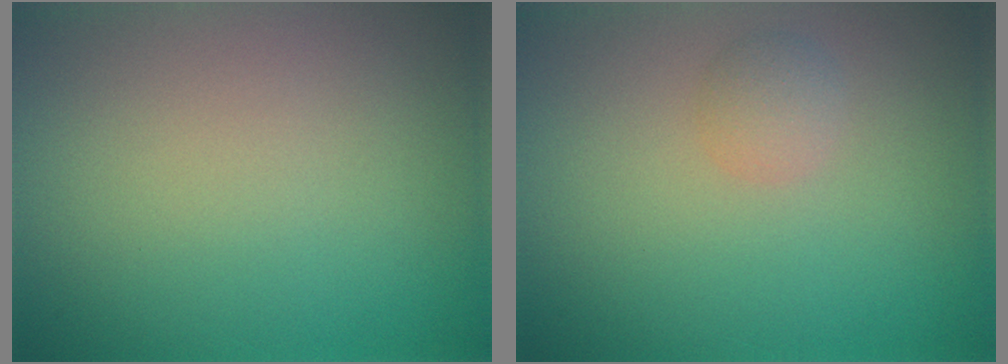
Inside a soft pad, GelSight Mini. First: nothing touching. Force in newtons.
{"total": 1.4, "press": 1.4, "slide": 0.1}